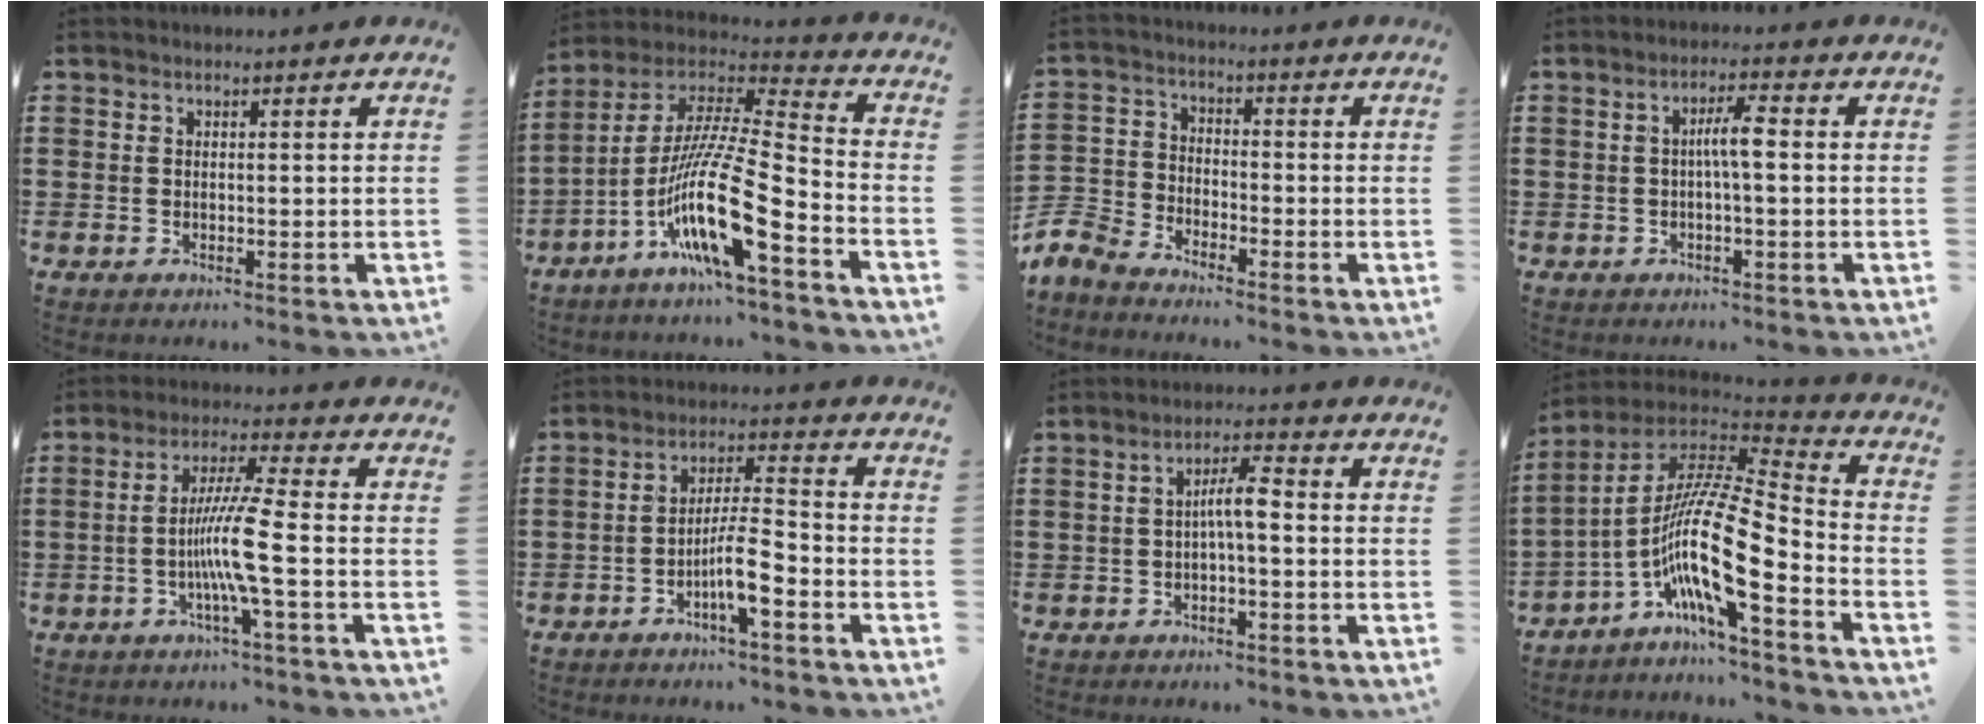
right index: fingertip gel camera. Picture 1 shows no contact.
{"total": 16.2, "force": [-8.4, 2.5, 13.6], "torque": [-0.285, -0.014, -0.161]}
{"total": 5.7, "force": [-5.5, 1.0, 0.8], "torque": [-0.048, -0.003, -0.120]}
{"total": 3.7, "force": [-0.2, 0.4, 3.7], "torque": [-0.069, 0.005, -0.008]}
{"total": 8.0, "force": [-2.2, -0.6, 7.6], "torque": [-0.154, -0.016, -0.049]}
{"total": 6.5, "force": [-3.5, 1.0, 5.4], "torque": [-0.107, 0.001, -0.067]}
{"total": 4.0, "force": [-0.5, 0.8, 3.9], "torque": [-0.073, 0.009, -0.013]}
{"total": 15.4, "force": [-5.6, 3.5, 13.9], "torque": [-0.299, -0.021, -0.115]}